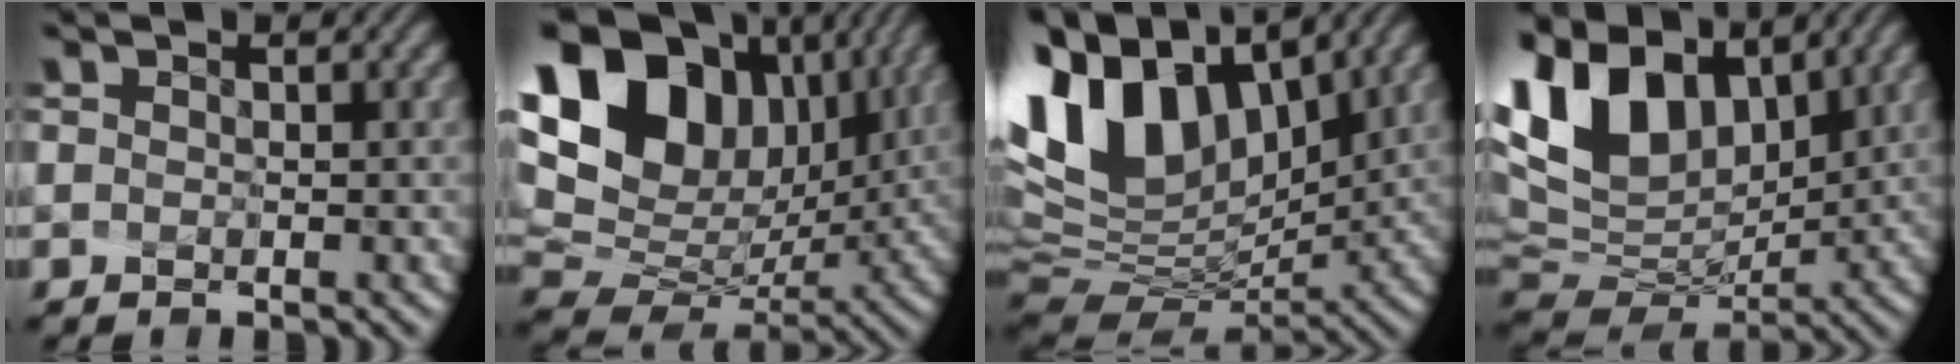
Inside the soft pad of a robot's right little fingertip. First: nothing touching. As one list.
[{"total": 16.0, "force": [5.9, 11.1, 9.8], "torque": [-0.191, 0.029, 0.122]}, {"total": 12.6, "force": [4.8, 7.5, 8.9], "torque": [-0.203, 0.020, 0.097]}, {"total": 11.5, "force": [5.2, 7.1, 7.4], "torque": [-0.177, 0.012, 0.110]}]